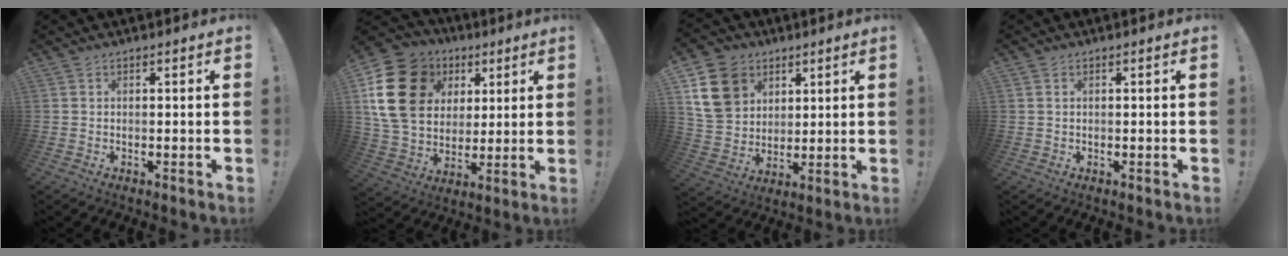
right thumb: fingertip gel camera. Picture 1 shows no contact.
{"total": 21.3, "force": [6.2, 16.2, 12.3], "torque": [-0.215, -0.017, 0.132]}
{"total": 14.8, "force": [6.2, 11.9, 6.4], "torque": [-0.095, -0.018, 0.130]}
{"total": 0.7, "force": [0.4, 0.4, 0.5], "torque": [-0.018, 0.005, 0.009]}